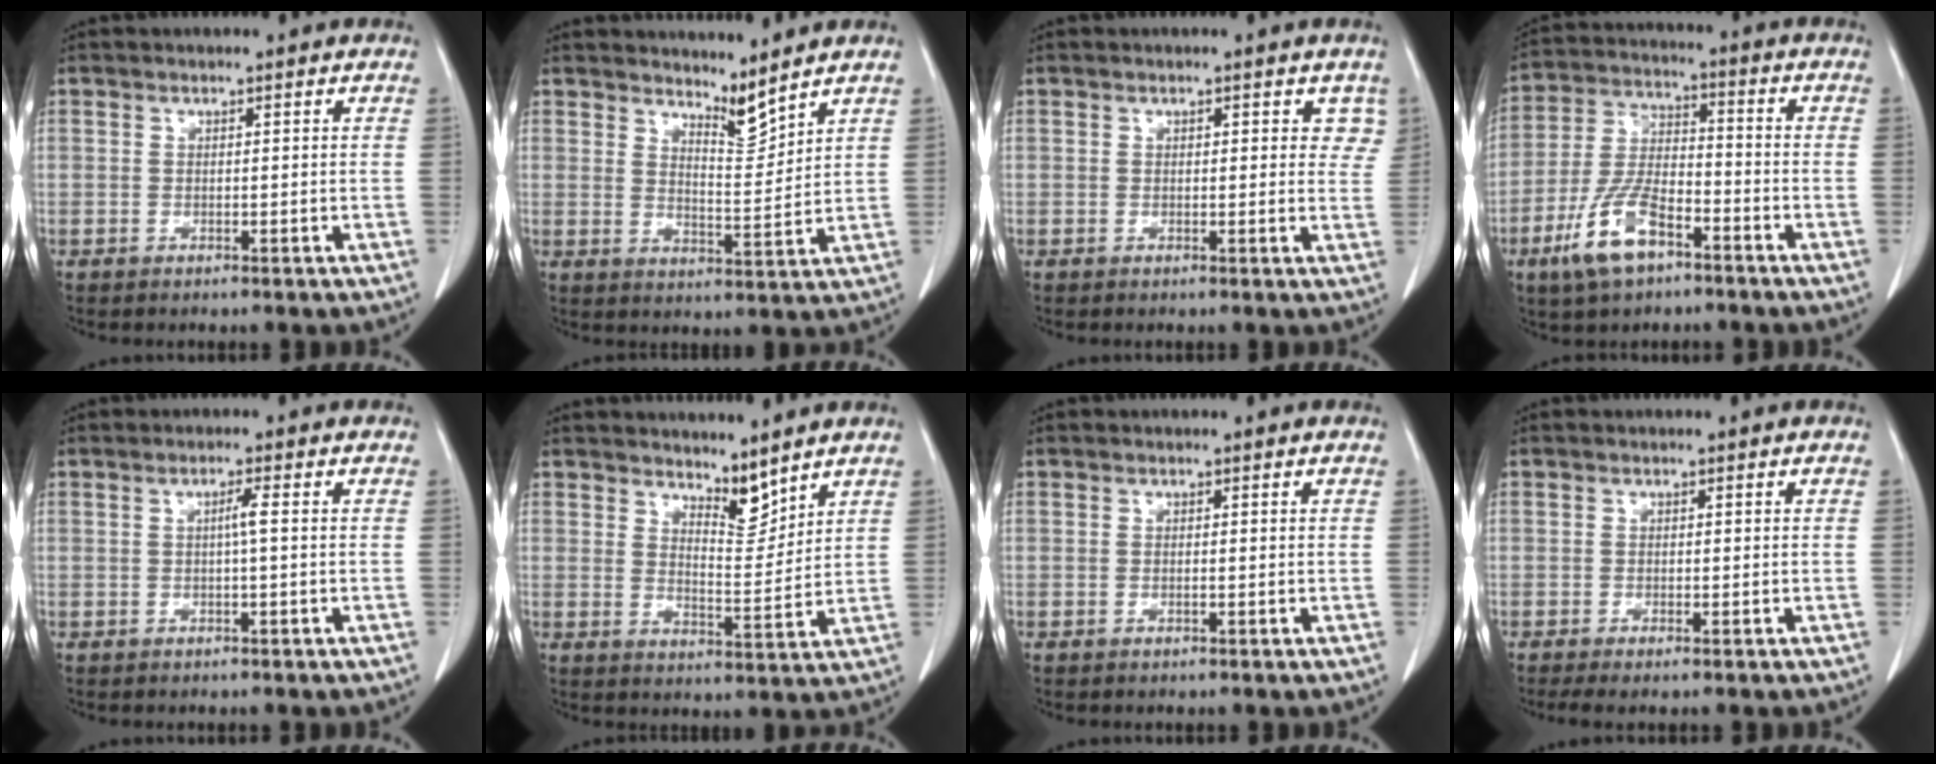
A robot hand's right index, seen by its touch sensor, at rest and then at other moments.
{"total": 4.6, "force": [4.3, 0.1, 1.6], "torque": [-0.029, -0.018, 0.082]}
{"total": 3.1, "force": [1.7, 1.8, 1.9], "torque": [-0.001, 0.000, 0.011]}
{"total": 10.9, "force": [-6.1, 4.3, 7.9], "torque": [-0.177, 0.002, -0.114]}
{"total": 1.6, "force": [0.0, -0.2, 1.6], "torque": [-0.030, 0.002, 0.000]}
{"total": 5.1, "force": [4.5, 1.3, 2.0], "torque": [-0.033, -0.011, 0.082]}
{"total": 0.0}
{"total": 2.4, "force": [-1.7, 0.3, 1.6], "torque": [-0.029, -0.008, -0.029]}